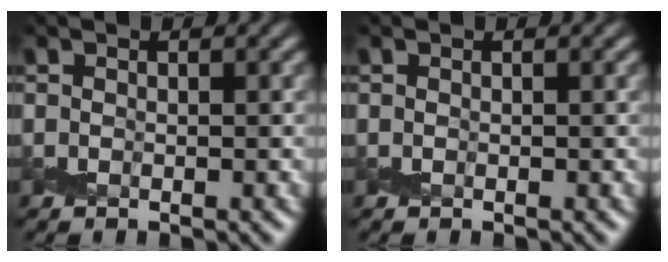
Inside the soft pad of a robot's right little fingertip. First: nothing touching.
{"total": 0.0}